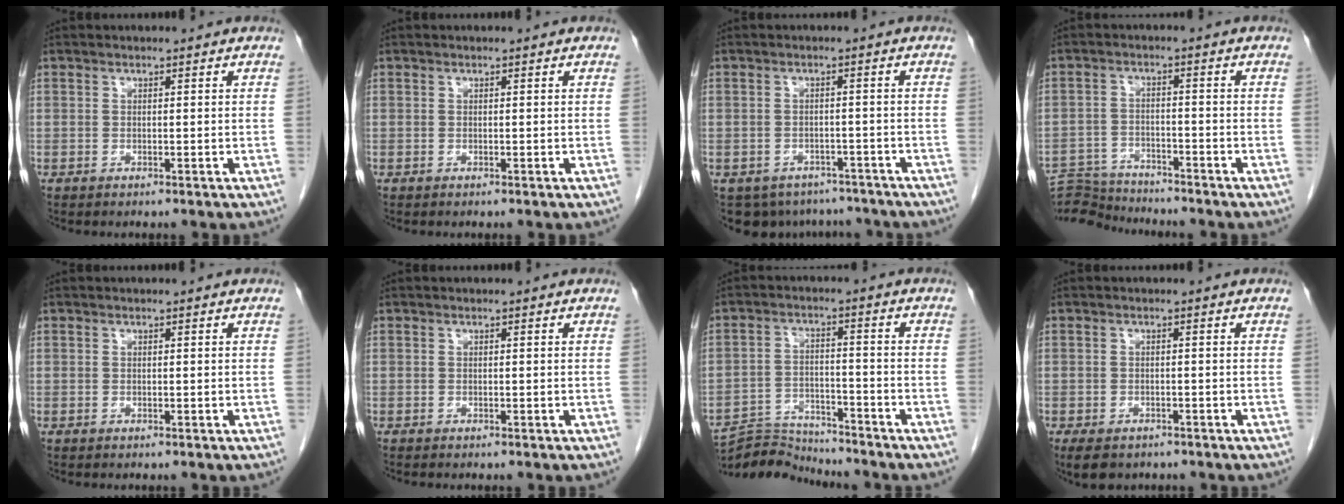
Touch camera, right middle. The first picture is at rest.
{"total": 0.0}
{"total": 8.7, "force": [-7.0, 5.0, 1.4], "torque": [-0.018, 0.006, -0.083]}
{"total": 8.2, "force": [-8.2, 0.6, 0.0], "torque": [0.002, 0.004, -0.143]}
{"total": 0.0}
{"total": 0.0}
{"total": 8.5, "force": [-8.5, 0.4, -0.1], "torque": [0.000, 0.002, -0.151]}
{"total": 5.8, "force": [-4.3, 3.1, 2.5], "torque": [-0.034, -0.005, -0.058]}